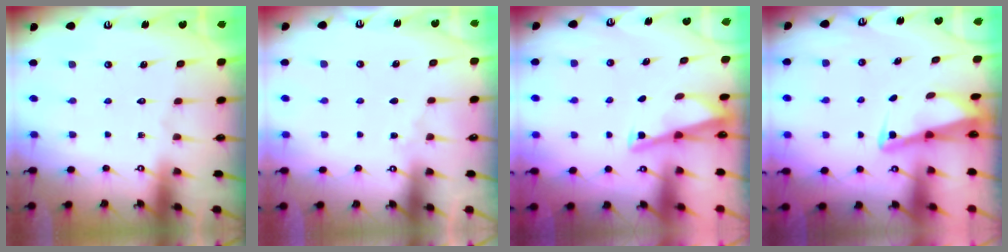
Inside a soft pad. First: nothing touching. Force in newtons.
{"total": 3.9, "press": 3.9, "slide": 0.5}
{"total": 2.7, "press": 2.7, "slide": 0.3}
{"total": 3.1, "press": 3.0, "slide": 0.4}